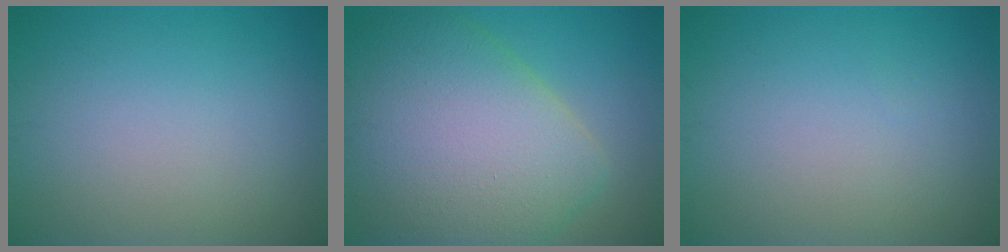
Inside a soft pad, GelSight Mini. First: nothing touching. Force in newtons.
{"total": 11.5, "press": 11.5, "slide": 0.5}
{"total": 0.0}